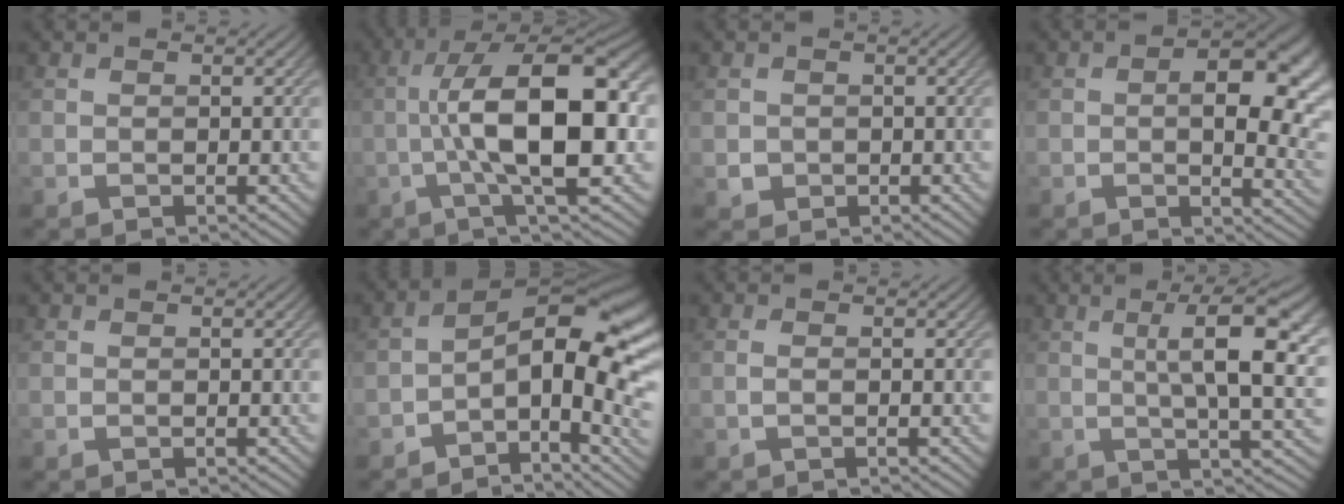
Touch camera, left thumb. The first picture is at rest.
{"total": 14.5, "force": [-0.6, 4.4, 13.7], "torque": [-0.227, 0.014, -0.016]}
{"total": 1.7, "force": [-0.2, 1.7, 0.3], "torque": [-0.005, -0.008, -0.004]}
{"total": 10.6, "force": [0.9, 5.0, 9.3], "torque": [-0.132, -0.012, 0.019]}
{"total": 0.0}
{"total": 13.2, "force": [-2.1, 5.7, 11.7], "torque": [-0.165, 0.007, -0.035]}
{"total": 0.8, "force": [-0.2, 0.1, 0.7], "torque": [-0.016, 0.000, -0.006]}
{"total": 10.2, "force": [2.0, 2.4, 9.7], "torque": [-0.138, 0.010, 0.032]}